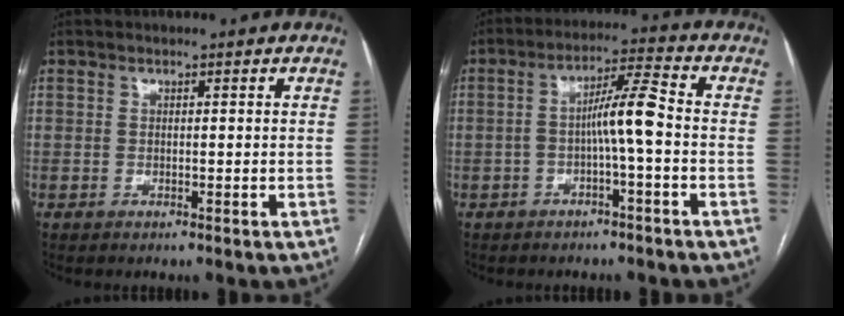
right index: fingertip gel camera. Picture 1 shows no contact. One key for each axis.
{"total": 6.5, "fx": -1.2, "fy": 0.0, "fz": 6.4, "tx": -0.113, "ty": 0.021, "tz": -0.020}